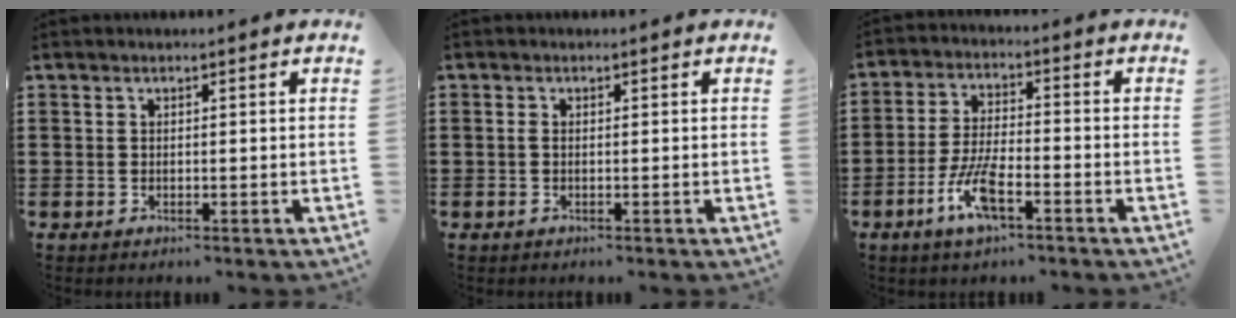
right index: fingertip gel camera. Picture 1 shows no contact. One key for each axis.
{"total": 0.8, "fx": -0.2, "fy": 0.1, "fz": 0.7, "tx": -0.016, "ty": -0.006, "tz": -0.002}
{"total": 7.7, "fx": -3.9, "fy": 2.3, "fz": 6.2, "tx": -0.147, "ty": -0.011, "tz": -0.076}